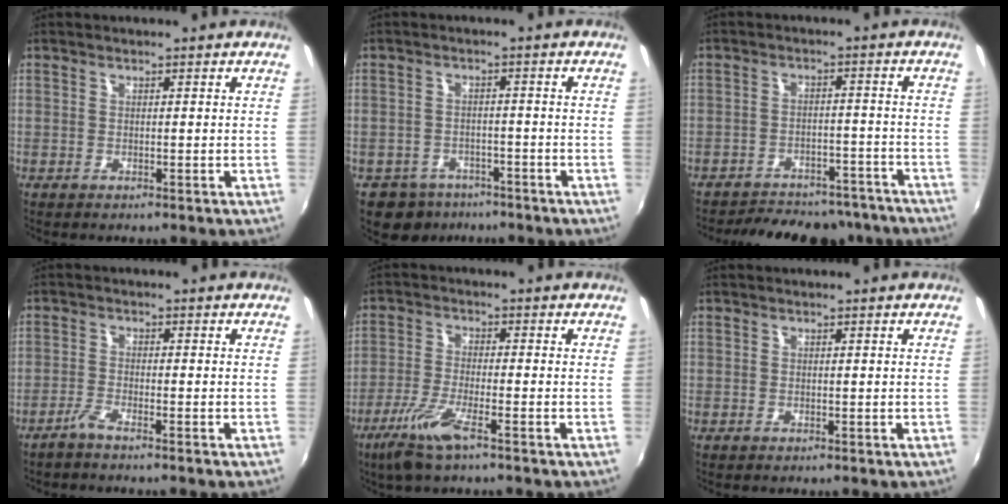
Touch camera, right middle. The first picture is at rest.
{"total": 6.7, "force": [-4.8, 4.4, 1.2], "torque": [-0.041, 0.005, -0.071]}
{"total": 18.2, "force": [-15.9, 6.5, 6.0], "torque": [-0.128, 0.016, -0.194]}
{"total": 2.3, "force": [-1.9, -0.2, 1.2], "torque": [-0.040, -0.002, -0.042]}
{"total": 7.6, "force": [-4.8, 0.8, 5.8], "torque": [-0.132, -0.016, -0.093]}
{"total": 0.0}